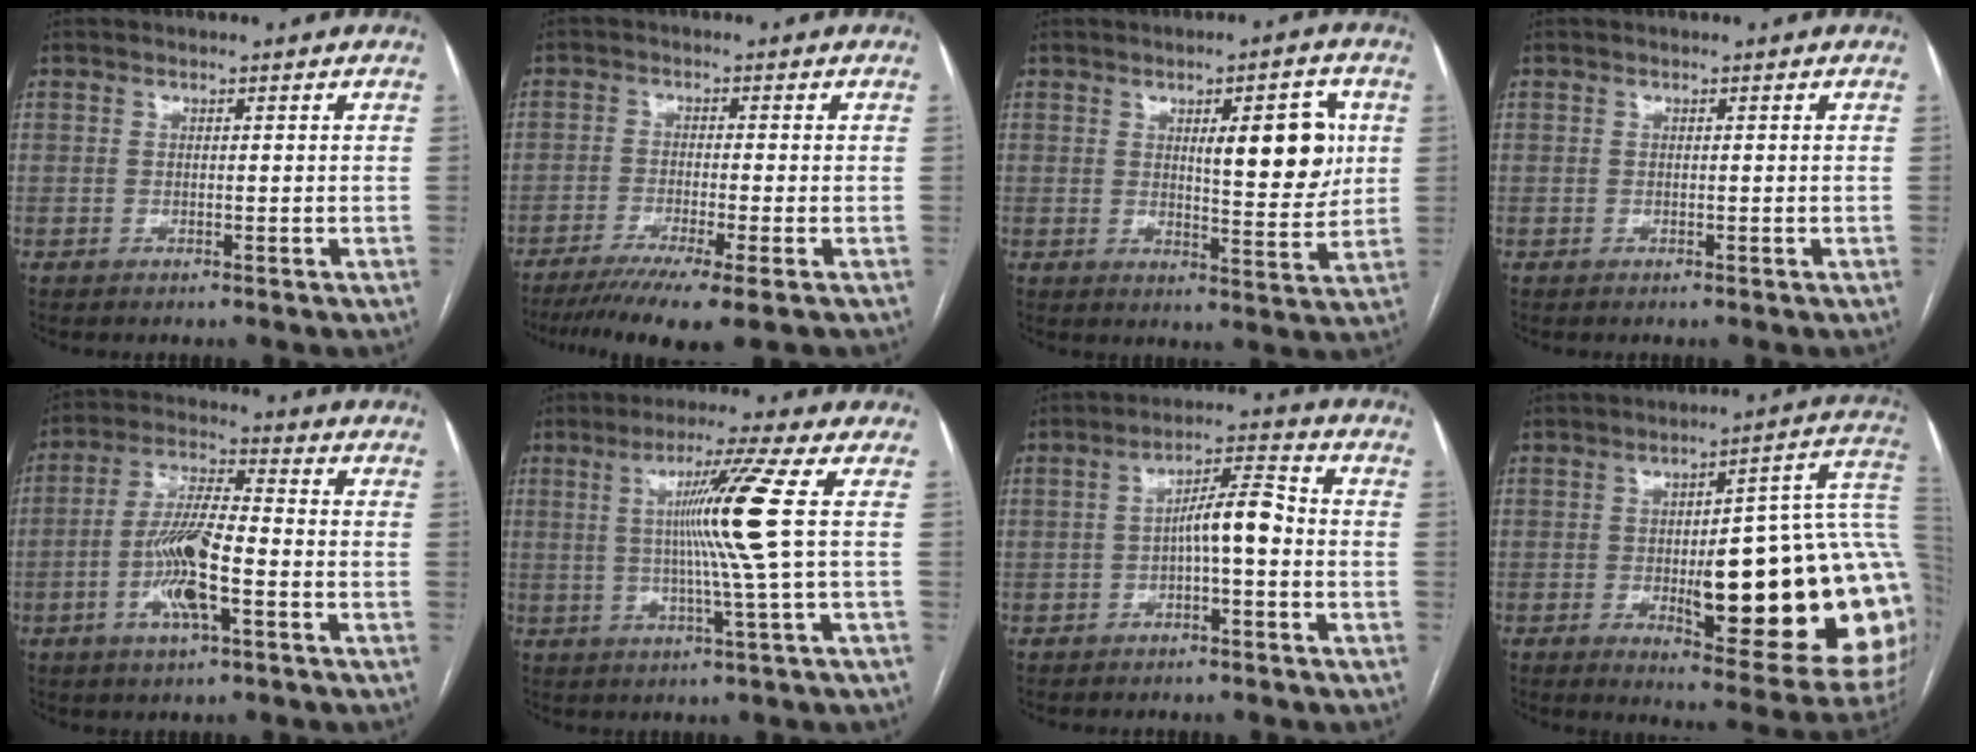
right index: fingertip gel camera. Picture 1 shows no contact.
{"total": 10.1, "force": [-7.2, -0.2, 7.2], "torque": [-0.111, -0.020, -0.112]}
{"total": 9.8, "force": [2.5, 2.6, 9.1], "torque": [-0.124, 0.002, 0.038]}
{"total": 0.0}
{"total": 10.3, "force": [-3.2, 1.8, 9.7], "torque": [-0.194, 0.002, -0.062]}
{"total": 10.0, "force": [1.3, -3.0, 9.5], "torque": [-0.163, -0.002, 0.032]}
{"total": 6.4, "force": [-1.0, 1.2, 6.2], "torque": [-0.101, 0.025, -0.018]}
{"total": 27.6, "force": [-2.0, 6.0, 26.8], "torque": [-0.254, 0.022, -0.017]}